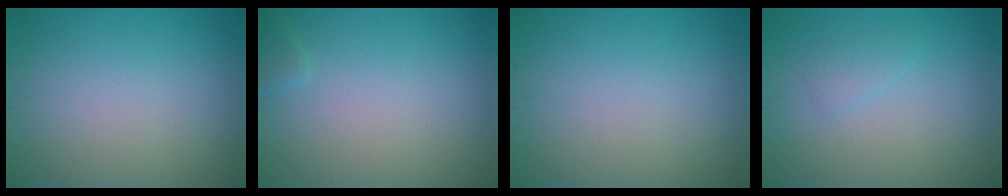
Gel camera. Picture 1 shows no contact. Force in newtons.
{"total": 0.7, "press": 0.7, "slide": 0.1}
{"total": 0.0}
{"total": 1.1, "press": 1.1, "slide": 0.1}